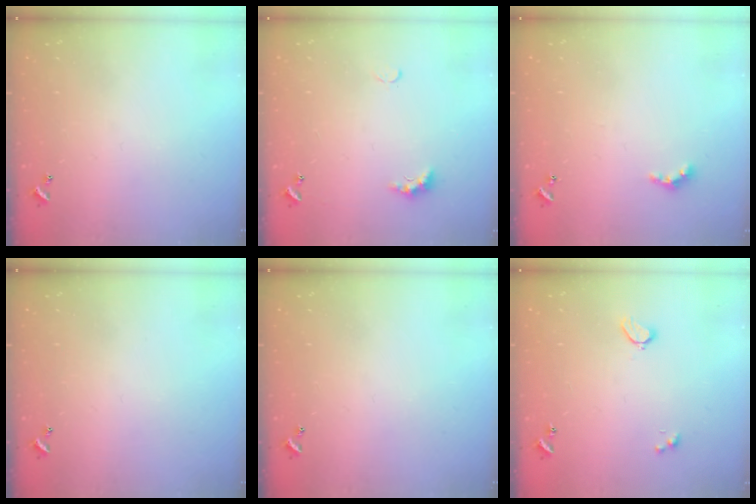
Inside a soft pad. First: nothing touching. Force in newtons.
{"total": 2.8, "press": 2.8, "slide": 0.7}
{"total": 2.4, "press": 2.3, "slide": 0.5}
{"total": 0.0}
{"total": 0.0}
{"total": 2.3, "press": 2.2, "slide": 0.7}